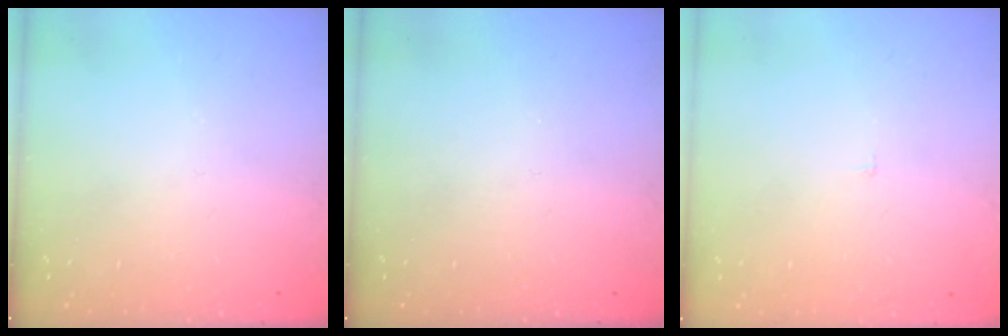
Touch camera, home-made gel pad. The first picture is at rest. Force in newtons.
{"total": 0.0}
{"total": 1.8, "press": 1.8, "slide": 0.1}